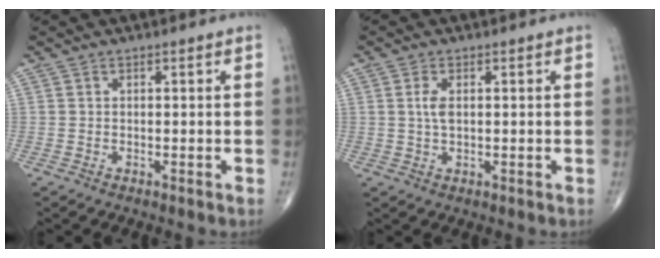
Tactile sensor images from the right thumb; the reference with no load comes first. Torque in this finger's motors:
{"motor_torque": [-0.55, 0.34, -0.11, -0.44, -0.05]}